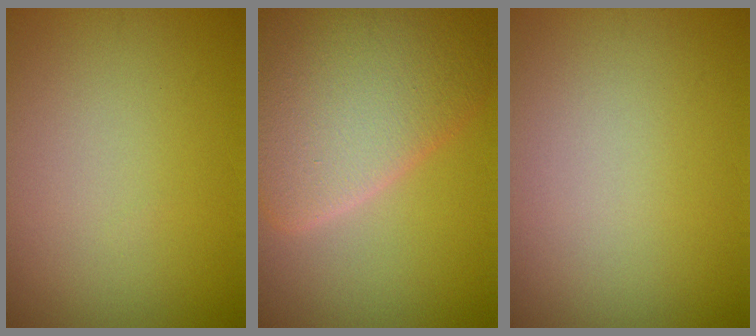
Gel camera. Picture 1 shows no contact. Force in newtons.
{"total": 8.7, "press": 8.6, "slide": 0.7}
{"total": 0.0}